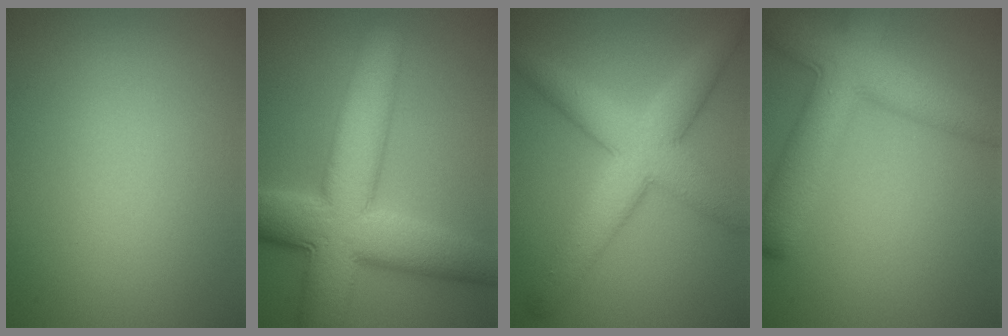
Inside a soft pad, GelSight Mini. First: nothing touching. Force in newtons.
{"total": 11.2, "press": 11.2, "slide": 0.3}
{"total": 7.4, "press": 7.4, "slide": 0.4}
{"total": 8.7, "press": 8.7, "slide": 0.3}